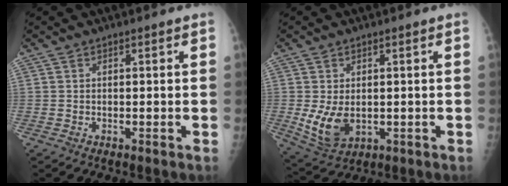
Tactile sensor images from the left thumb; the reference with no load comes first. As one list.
[{"total": 7.6, "force": [-0.6, 5.0, 5.7], "torque": [-0.104, -0.013, 0.005]}]